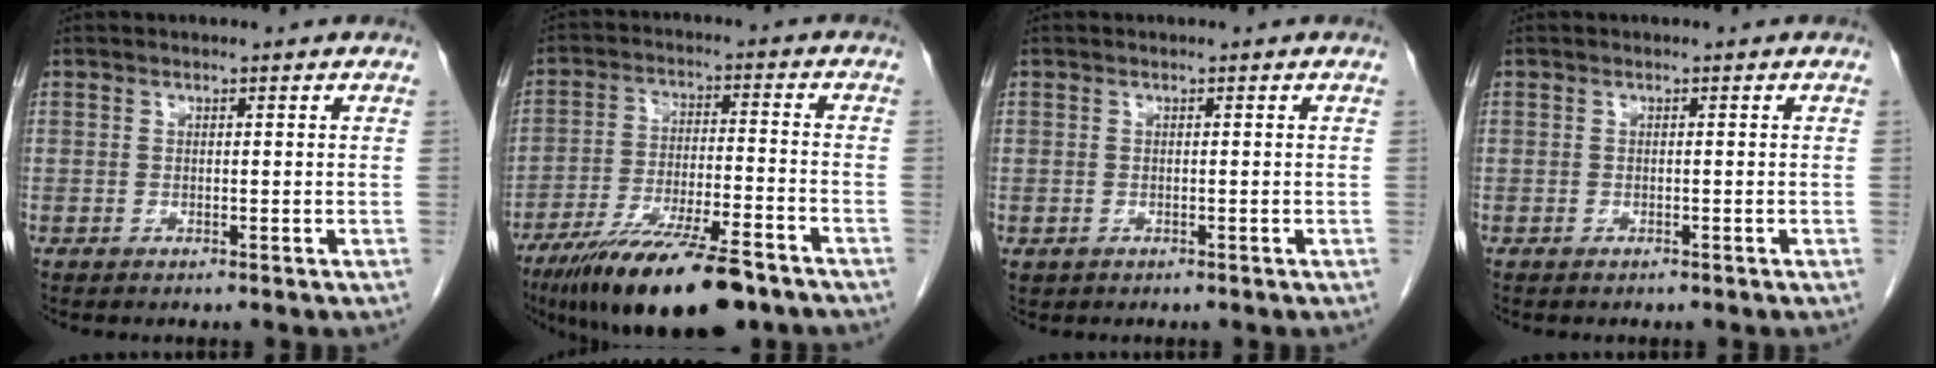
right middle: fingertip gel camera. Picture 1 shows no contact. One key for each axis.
{"total": 17.5, "fx": -13.0, "fy": 3.1, "fz": 11.4, "tx": -0.180, "ty": -0.027, "tz": -0.217}
{"total": 0.6, "fx": -0.2, "fy": 0.6, "fz": 0.2, "tx": -0.009, "ty": 0.001, "tz": 0.003}
{"total": 0.5, "fx": -0.5, "fy": 0.3, "fz": 0.0, "tx": -0.011, "ty": 0.000, "tz": -0.007}